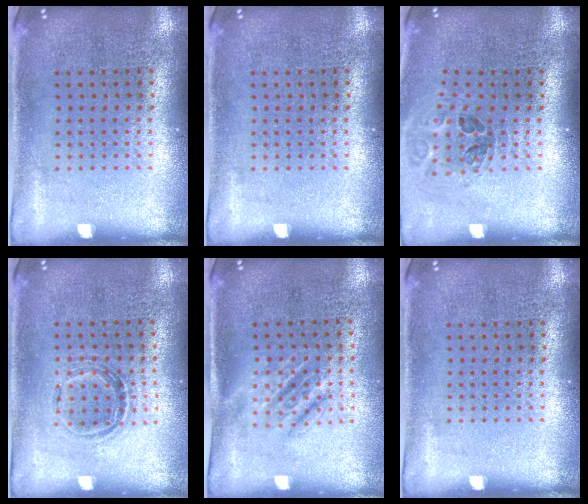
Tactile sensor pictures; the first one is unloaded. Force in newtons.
{"total": 0.0}
{"total": 1.0, "press": 1.0, "slide": 0.3}
{"total": 1.1, "press": 1.0, "slide": 0.4}
{"total": 1.5, "press": 1.3, "slide": 0.8}
{"total": 0.0}